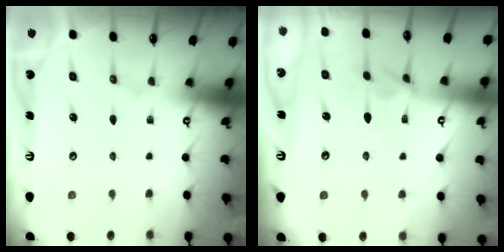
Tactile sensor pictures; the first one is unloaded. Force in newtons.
{"total": 0.9, "press": 0.3, "slide": 0.9}